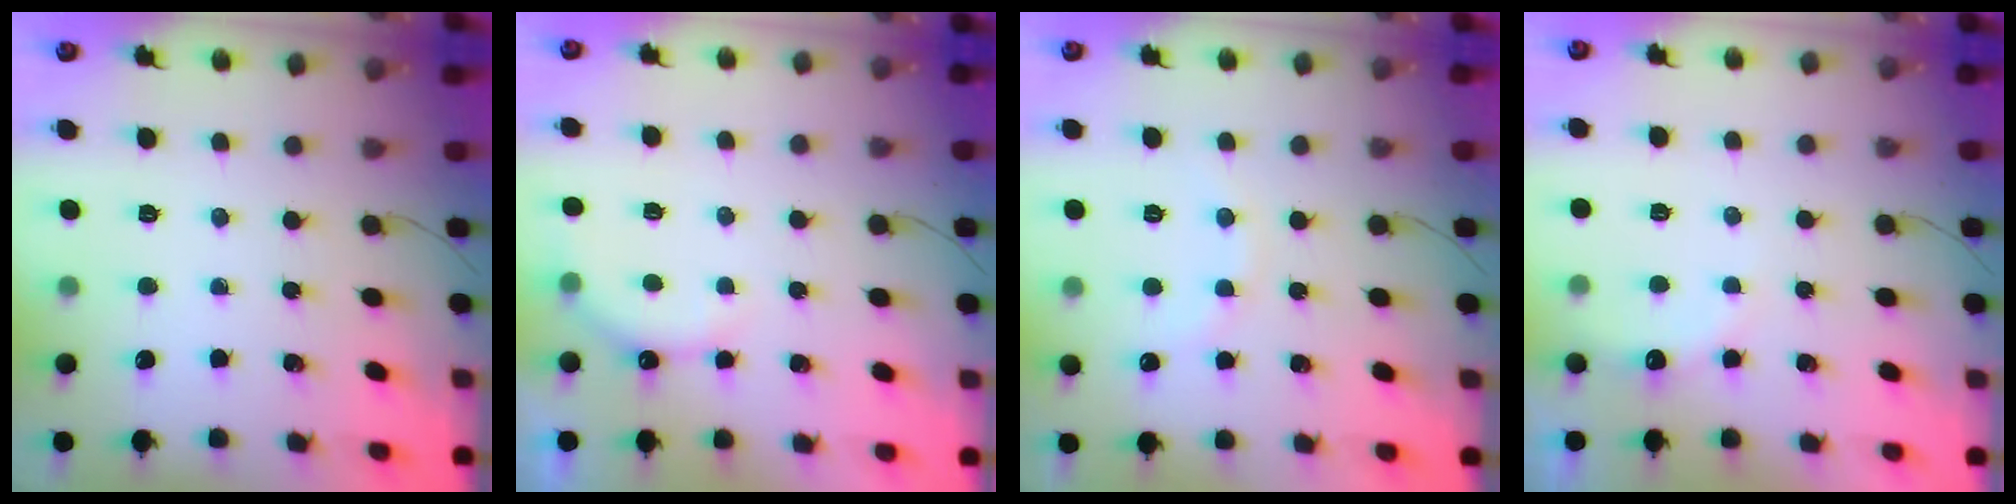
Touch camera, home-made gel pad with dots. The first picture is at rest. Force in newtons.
{"total": 5.3, "press": 5.2, "slide": 0.6}
{"total": 6.8, "press": 6.7, "slide": 1.3}
{"total": 6.1, "press": 6.0, "slide": 0.9}